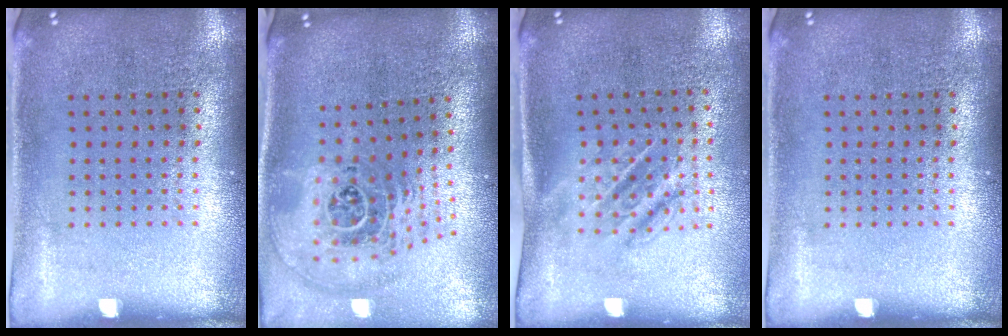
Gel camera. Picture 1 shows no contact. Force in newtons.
{"total": 2.7, "press": 1.8, "slide": 2.0}
{"total": 1.7, "press": 1.3, "slide": 1.1}
{"total": 0.0}